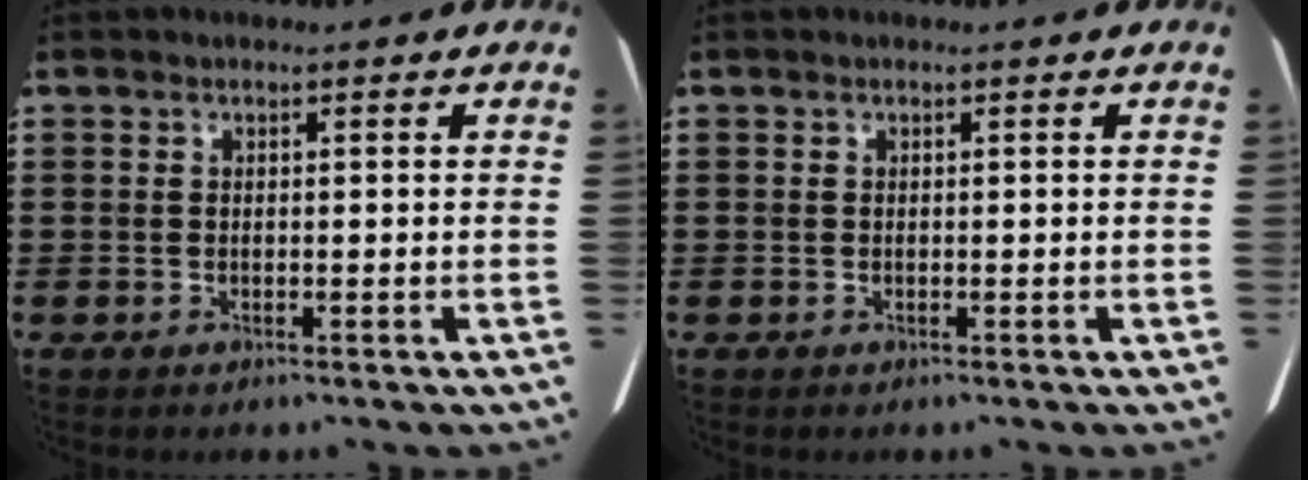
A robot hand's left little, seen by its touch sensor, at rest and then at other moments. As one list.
[{"total": 0.0}]